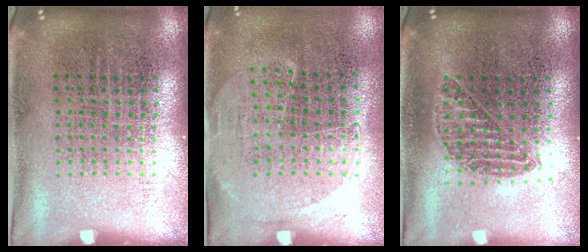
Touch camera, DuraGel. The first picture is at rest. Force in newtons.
{"total": 1.4, "press": 1.2, "slide": 0.8}
{"total": 1.1, "press": 1.0, "slide": 0.5}